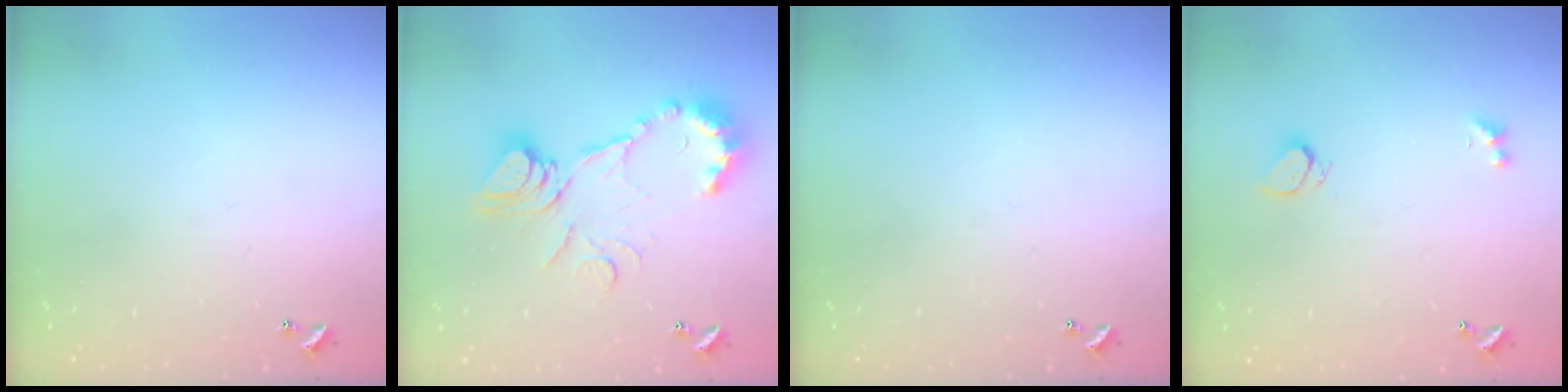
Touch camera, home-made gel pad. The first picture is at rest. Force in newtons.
{"total": 18.4, "press": 18.3, "slide": 1.8}
{"total": 0.0}
{"total": 1.8, "press": 1.7, "slide": 0.6}